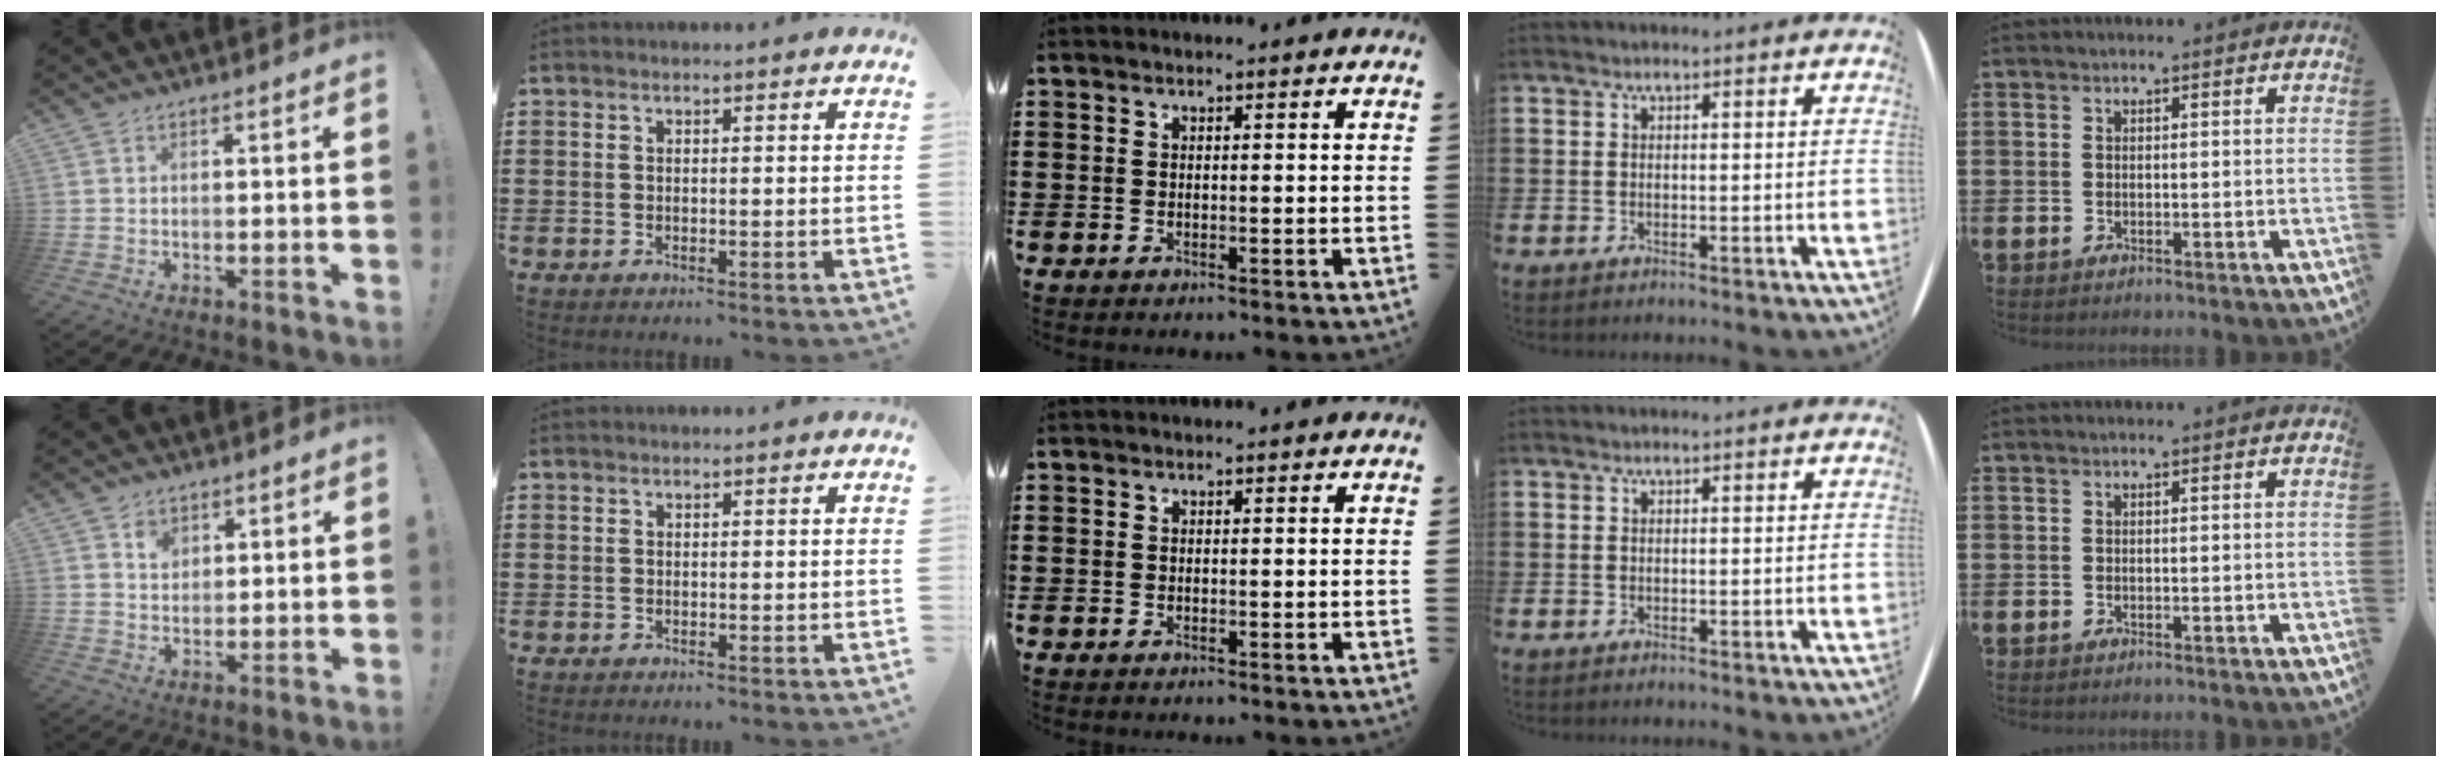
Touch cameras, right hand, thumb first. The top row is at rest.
{"thumb": {"total": 3.4, "force": [2.0, 2.5, 0.9], "torque": [0.005, -0.014, 0.031]}}